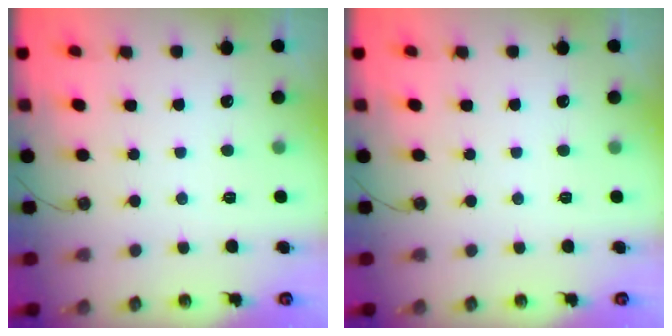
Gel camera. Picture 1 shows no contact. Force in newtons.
{"total": 0.0}